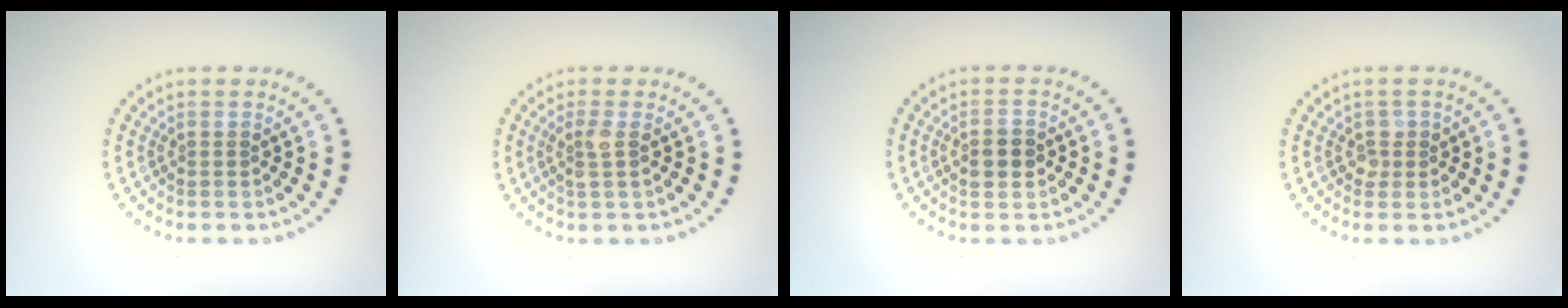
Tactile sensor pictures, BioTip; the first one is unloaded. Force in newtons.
{"total": 1.6, "press": 1.3, "slide": 0.9}
{"total": 2.7, "press": 2.7, "slide": 0.1}
{"total": 1.2, "press": 1.1, "slide": 0.4}